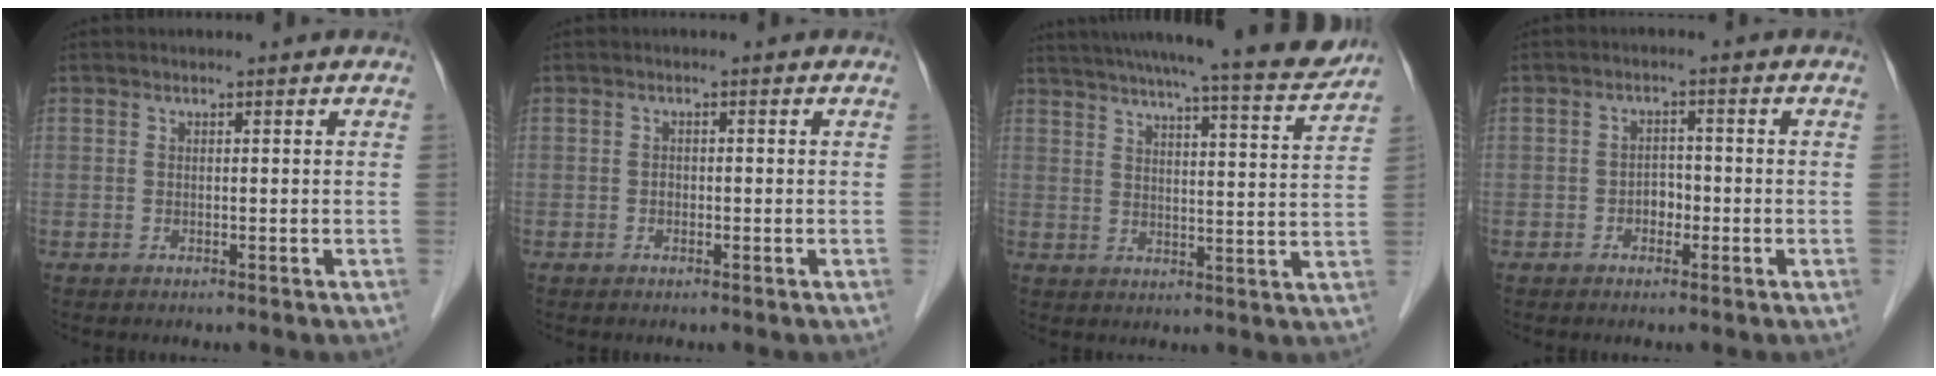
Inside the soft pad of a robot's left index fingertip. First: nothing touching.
{"total": 0.6, "force": [-0.2, 0.5, 0.3], "torque": [-0.004, 0.003, -0.006]}
{"total": 19.7, "force": [17.8, 0.3, 8.4], "torque": [-0.128, -0.023, 0.233]}
{"total": 2.2, "force": [-0.9, 1.5, 1.3], "torque": [-0.016, 0.007, -0.016]}